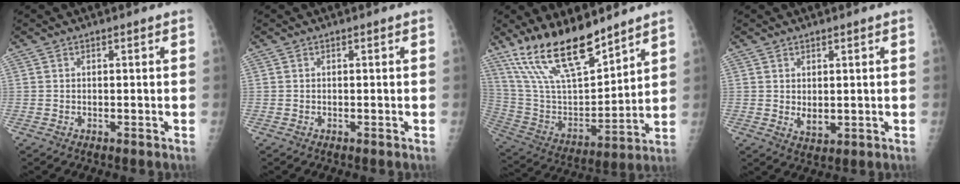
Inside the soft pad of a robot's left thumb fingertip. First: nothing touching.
{"total": 0.0}
{"total": 19.6, "force": [14.9, 6.1, 11.2], "torque": [-0.165, -0.077, 0.285]}
{"total": 3.2, "force": [0.5, 1.8, 2.5], "torque": [-0.029, -0.015, 0.014]}